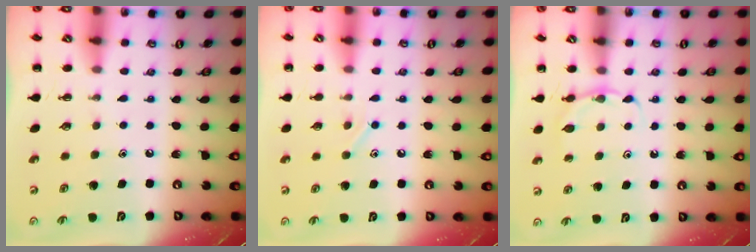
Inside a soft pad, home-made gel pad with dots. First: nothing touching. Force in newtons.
{"total": 4.9, "press": 4.8, "slide": 0.9}
{"total": 5.5, "press": 5.2, "slide": 1.5}